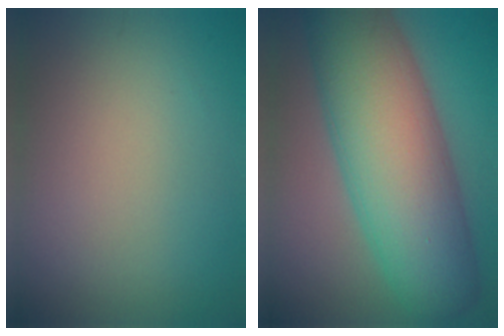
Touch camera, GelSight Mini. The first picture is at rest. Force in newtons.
{"total": 13.8, "press": 13.8, "slide": 0.2}